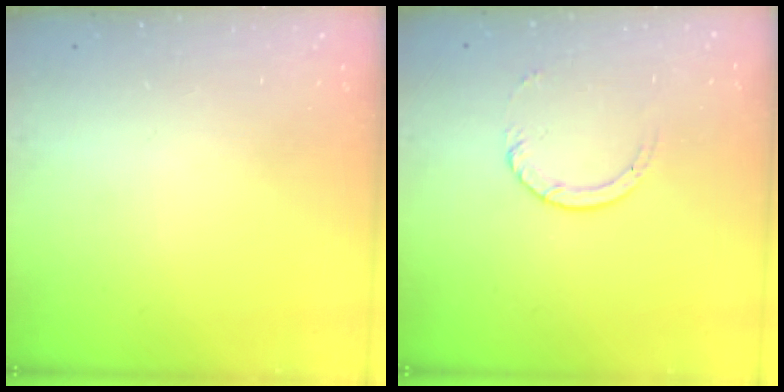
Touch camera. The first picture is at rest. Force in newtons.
{"total": 3.0, "press": 2.9, "slide": 0.4}